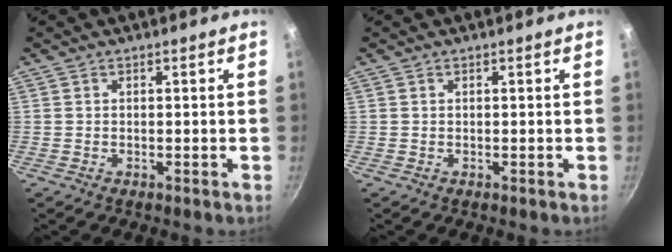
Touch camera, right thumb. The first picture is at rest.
{"total": 0.0}